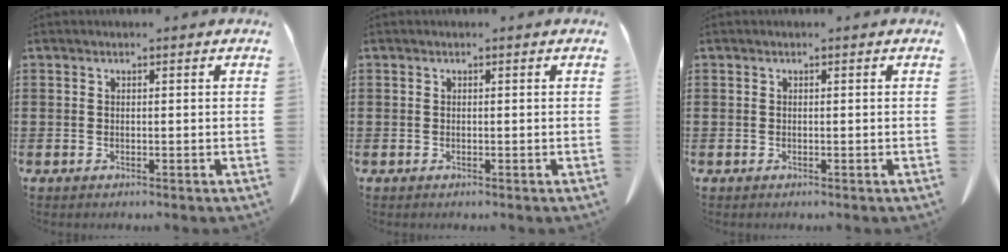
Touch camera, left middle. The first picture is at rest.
{"total": 0.0}
{"total": 0.0}